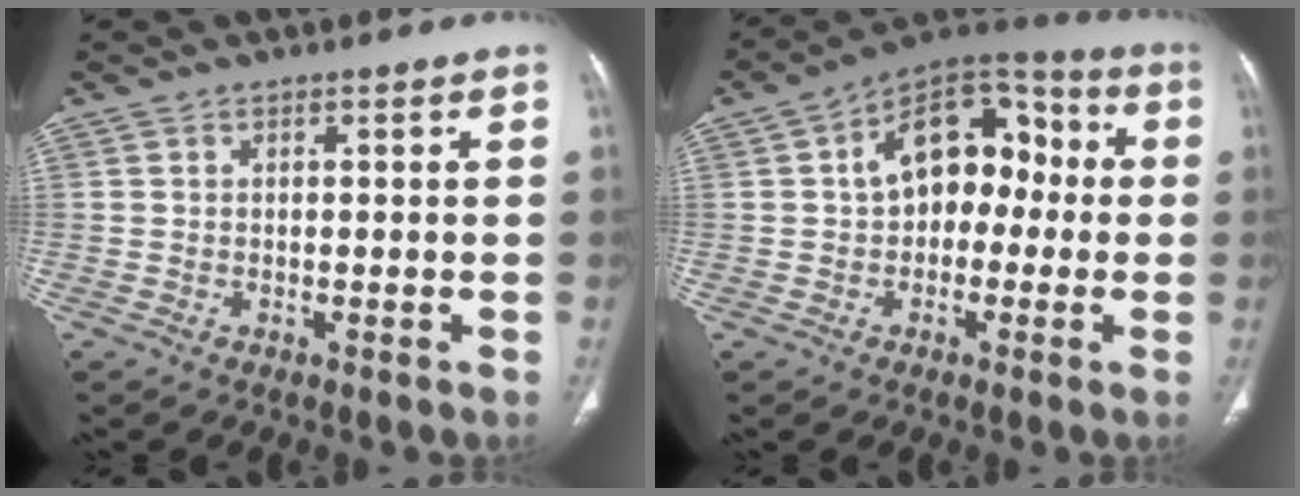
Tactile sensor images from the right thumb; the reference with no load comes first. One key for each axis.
{"total": 14.3, "fx": 0.5, "fy": 9.7, "fz": 10.5, "tx": -0.111, "ty": 0.049, "tz": -0.009}